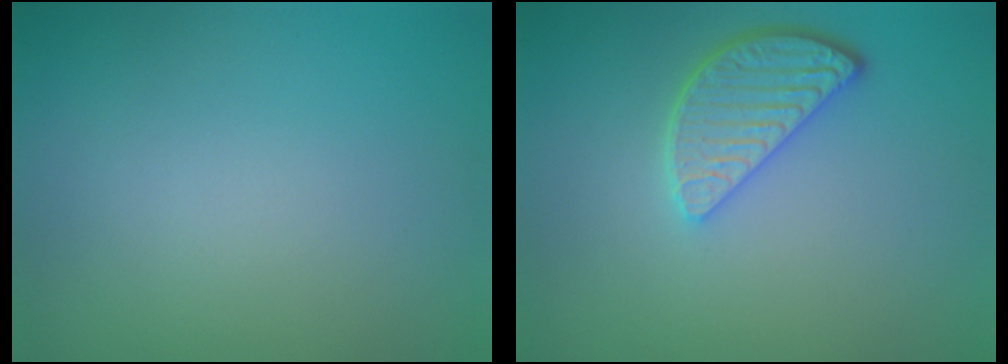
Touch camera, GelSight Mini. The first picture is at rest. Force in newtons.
{"total": 3.4, "press": 2.9, "slide": 1.8}